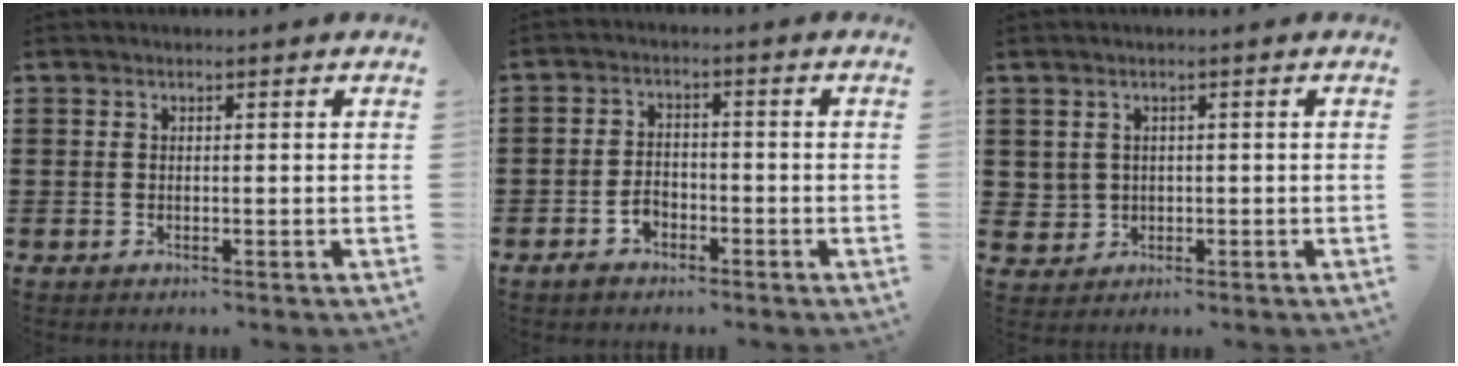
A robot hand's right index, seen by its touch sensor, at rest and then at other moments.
{"total": 3.0, "force": [-1.9, 1.8, 1.5], "torque": [-0.037, 0.002, -0.041]}
{"total": 1.7, "force": [0.2, 1.7, 0.1], "torque": [-0.012, 0.007, 0.003]}